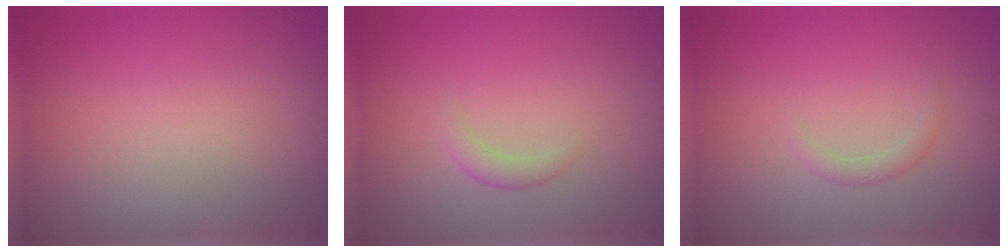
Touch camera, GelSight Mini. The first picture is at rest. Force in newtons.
{"total": 1.1, "press": 1.1, "slide": 0.1}
{"total": 1.0, "press": 1.0, "slide": 0.0}